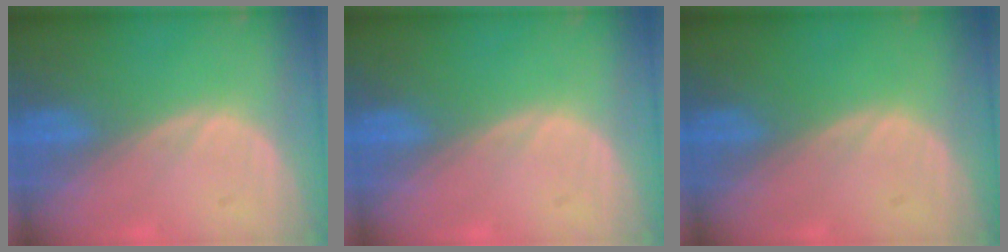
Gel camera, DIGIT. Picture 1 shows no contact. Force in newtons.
{"total": 0.0}
{"total": 0.0}